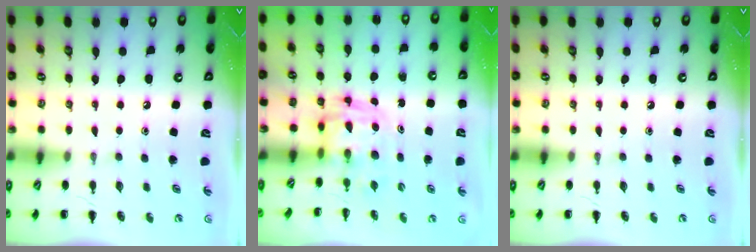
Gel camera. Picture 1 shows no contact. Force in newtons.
{"total": 3.5, "press": 3.5, "slide": 0.6}
{"total": 0.0}